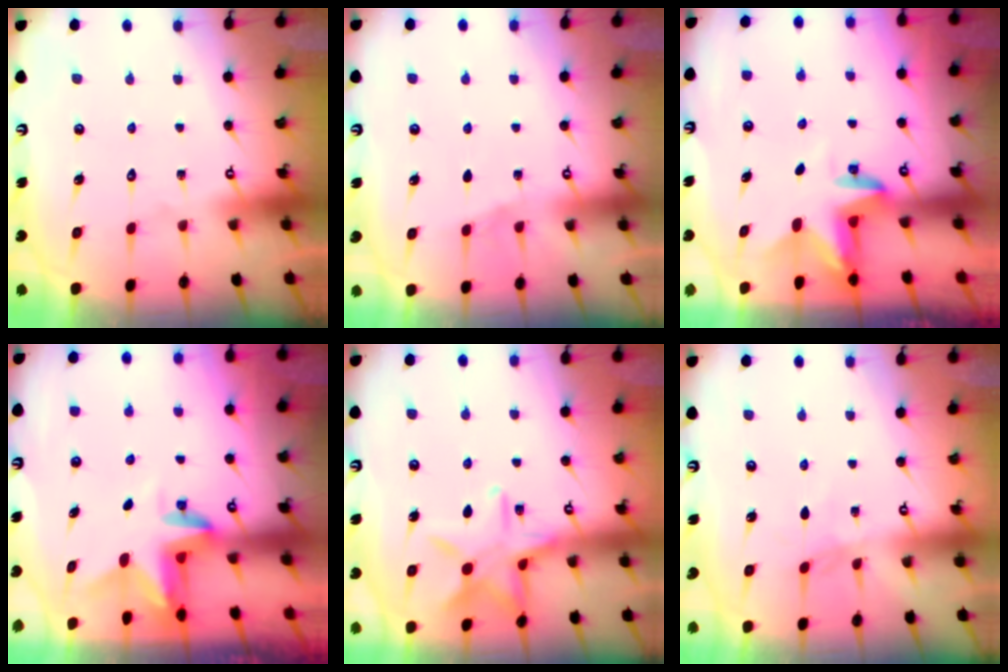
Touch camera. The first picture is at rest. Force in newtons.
{"total": 1.8, "press": 1.3, "slide": 1.2}
{"total": 3.4, "press": 3.4, "slide": 0.2}
{"total": 3.1, "press": 3.1, "slide": 0.2}
{"total": 12.4, "press": 12.3, "slide": 0.7}
{"total": 2.7, "press": 2.7, "slide": 0.4}